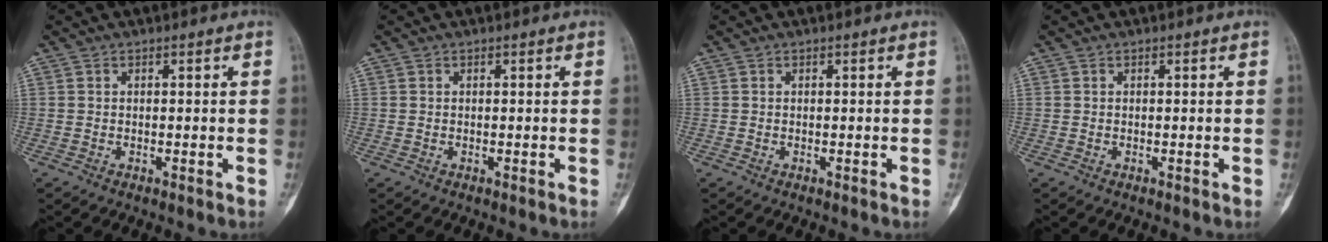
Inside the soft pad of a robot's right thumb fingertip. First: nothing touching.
{"total": 0.0}
{"total": 0.0}
{"total": 0.0}